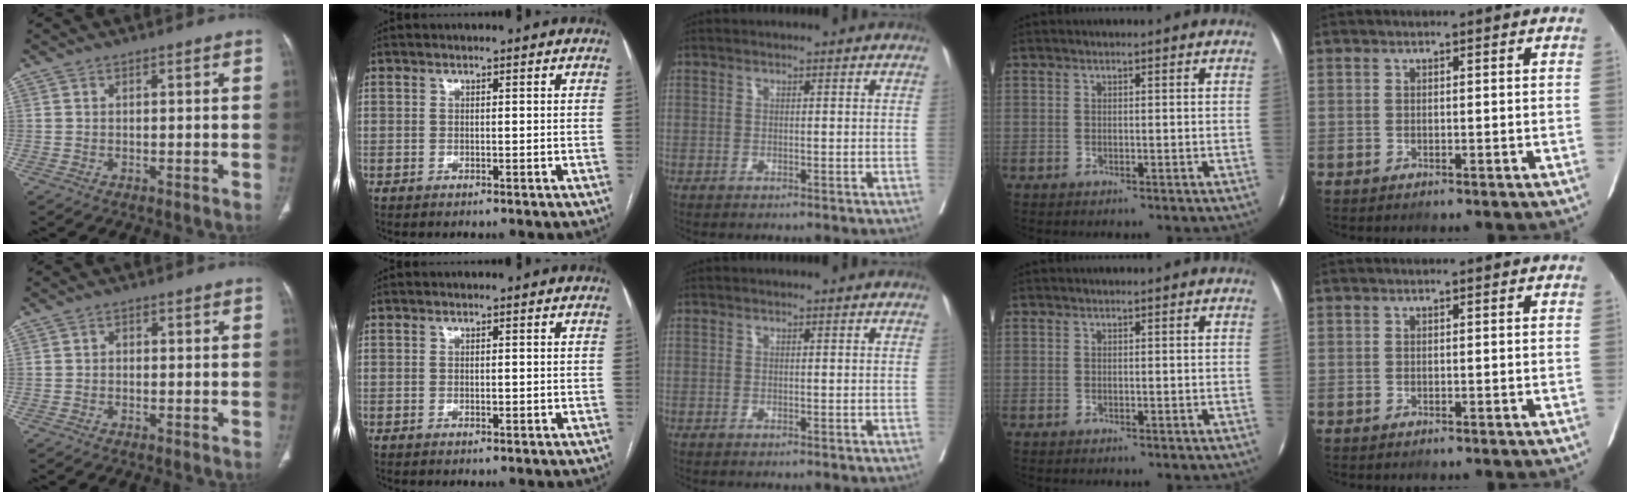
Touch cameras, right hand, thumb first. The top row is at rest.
{"thumb": {"total": 1.1, "force": [-0.2, 0.9, 0.5], "torque": [-0.001, 0.004, -0.008]}, "index": {"total": 0.7, "force": [-0.1, 0.3, 0.7], "torque": [-0.013, -0.002, 0.000]}}